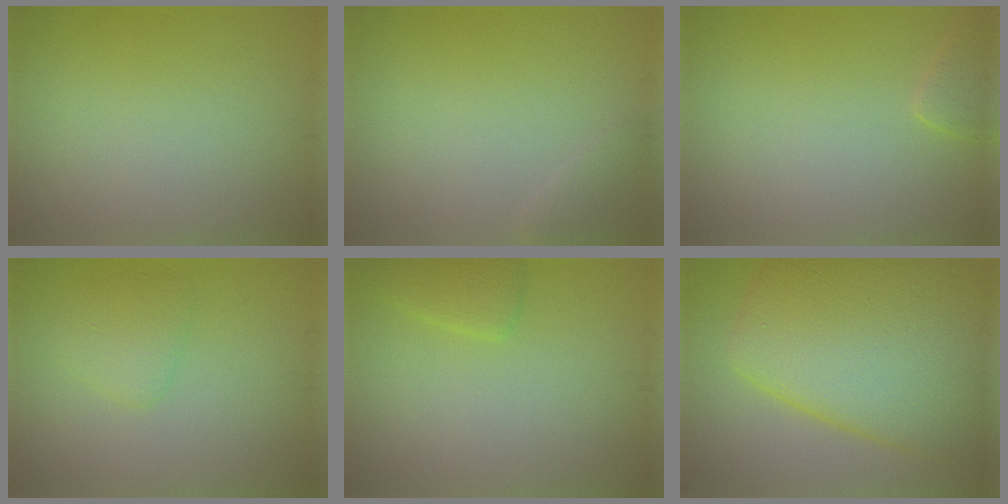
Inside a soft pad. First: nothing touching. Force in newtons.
{"total": 1.1, "press": 1.1, "slide": 0.0}
{"total": 1.4, "press": 1.4, "slide": 0.1}
{"total": 1.9, "press": 1.9, "slide": 0.2}
{"total": 1.8, "press": 1.8, "slide": 0.2}
{"total": 13.5, "press": 13.5, "slide": 0.4}